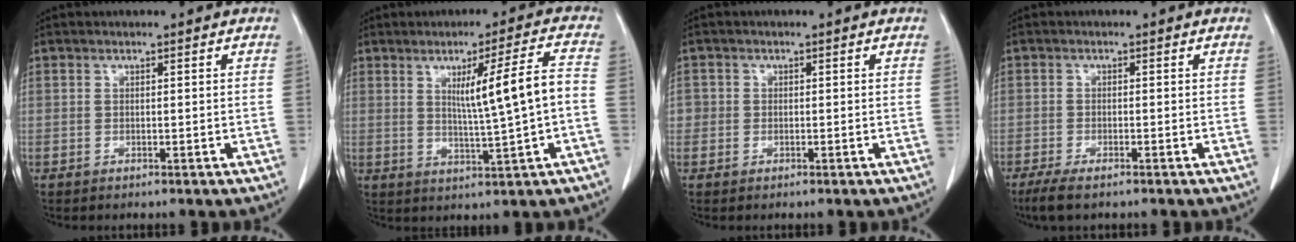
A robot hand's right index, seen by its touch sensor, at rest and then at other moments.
{"total": 9.1, "force": [0.4, -0.6, 9.0], "torque": [-0.142, 0.000, 0.013]}
{"total": 2.4, "force": [0.1, 2.4, 0.3], "torque": [0.006, 0.005, 0.001]}
{"total": 4.3, "force": [-3.1, 0.9, 2.8], "torque": [-0.051, -0.010, -0.049]}